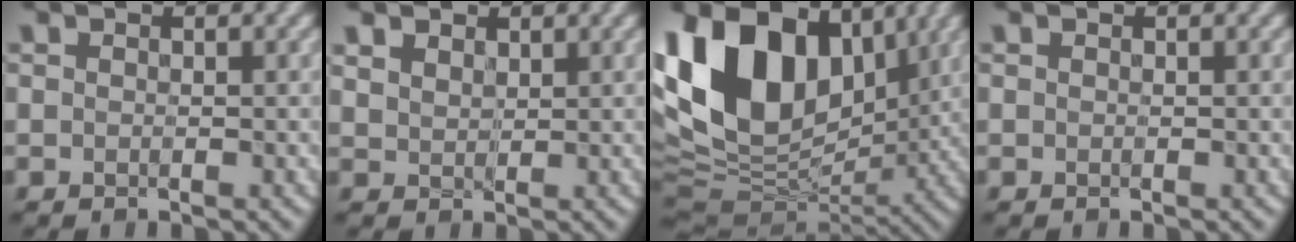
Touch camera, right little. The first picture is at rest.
{"total": 2.9, "force": [1.9, 1.9, 1.2], "torque": [-0.043, 0.003, 0.037]}
{"total": 15.5, "force": [4.1, 10.5, 10.6], "torque": [-0.226, 0.012, 0.068]}
{"total": 0.0}